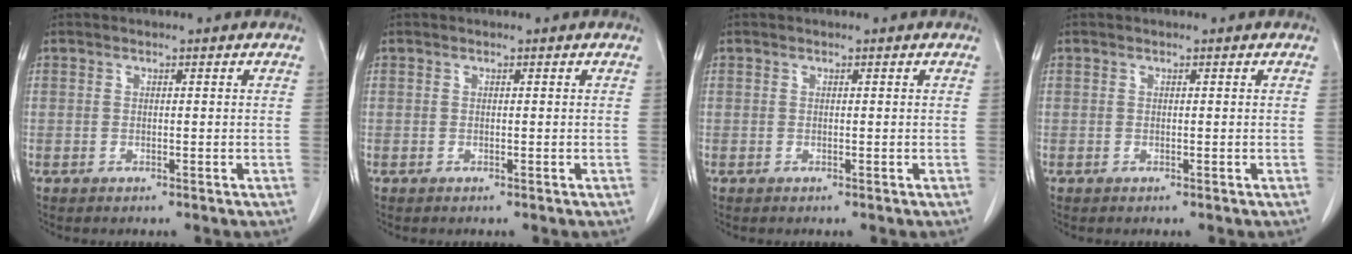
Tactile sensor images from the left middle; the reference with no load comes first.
{"total": 0.0}
{"total": 0.0}
{"total": 0.0}